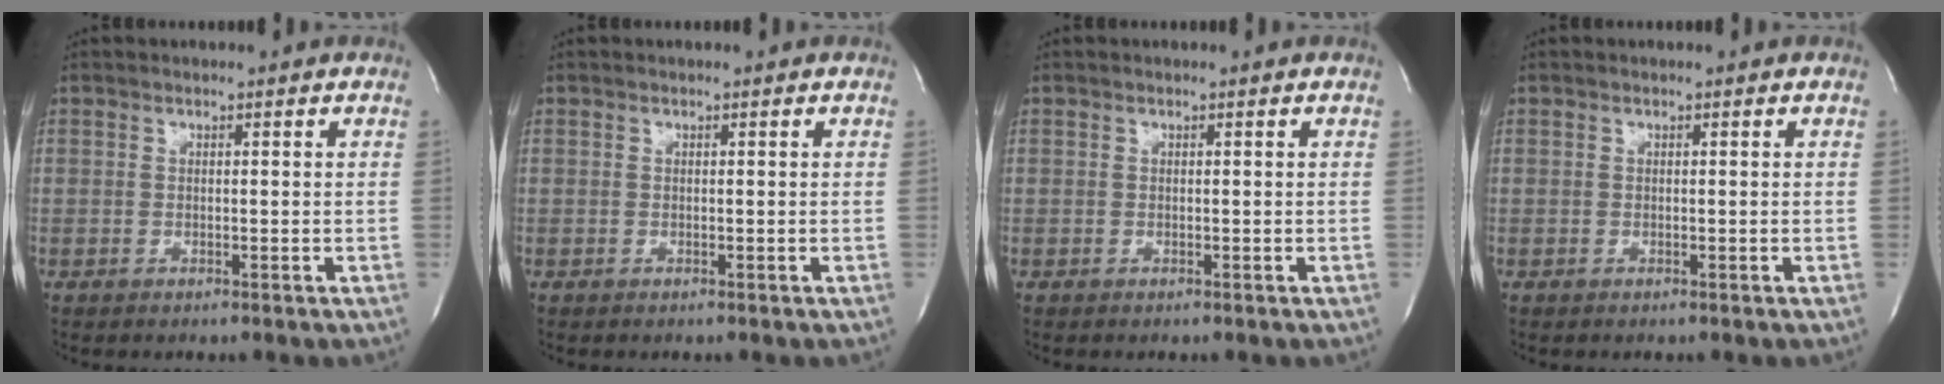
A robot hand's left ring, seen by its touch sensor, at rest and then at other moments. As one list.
[{"total": 0.0}, {"total": 0.0}, {"total": 0.0}]